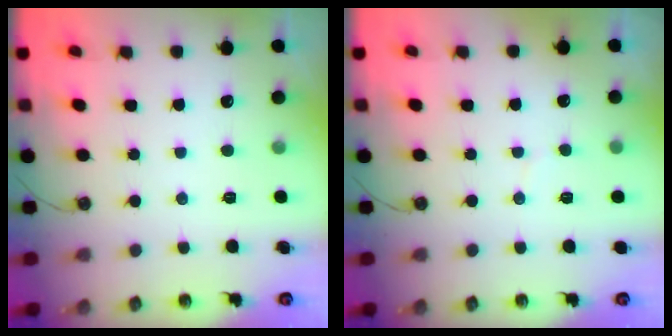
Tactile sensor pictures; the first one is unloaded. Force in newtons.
{"total": 2.9, "press": 2.9, "slide": 0.3}